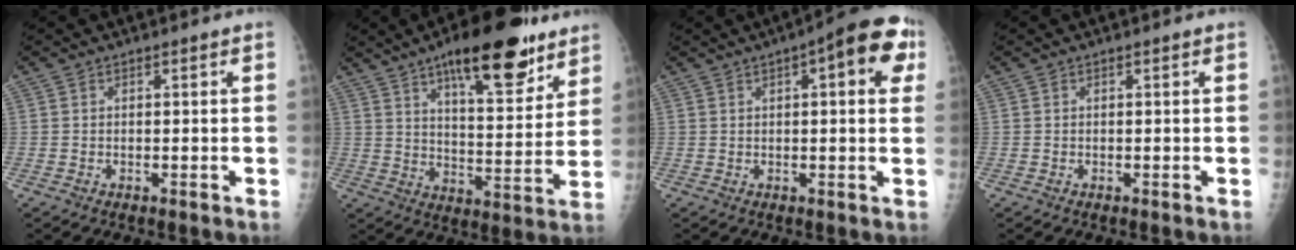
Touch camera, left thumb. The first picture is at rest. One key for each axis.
{"total": 20.0, "fx": 12.4, "fy": 6.8, "fz": 14.1, "tx": -0.172, "ty": -0.055, "tz": 0.191}
{"total": 11.7, "fx": 4.1, "fy": 3.9, "fz": 10.3, "tx": -0.104, "ty": 0.012, "tz": 0.040}
{"total": 0.0}